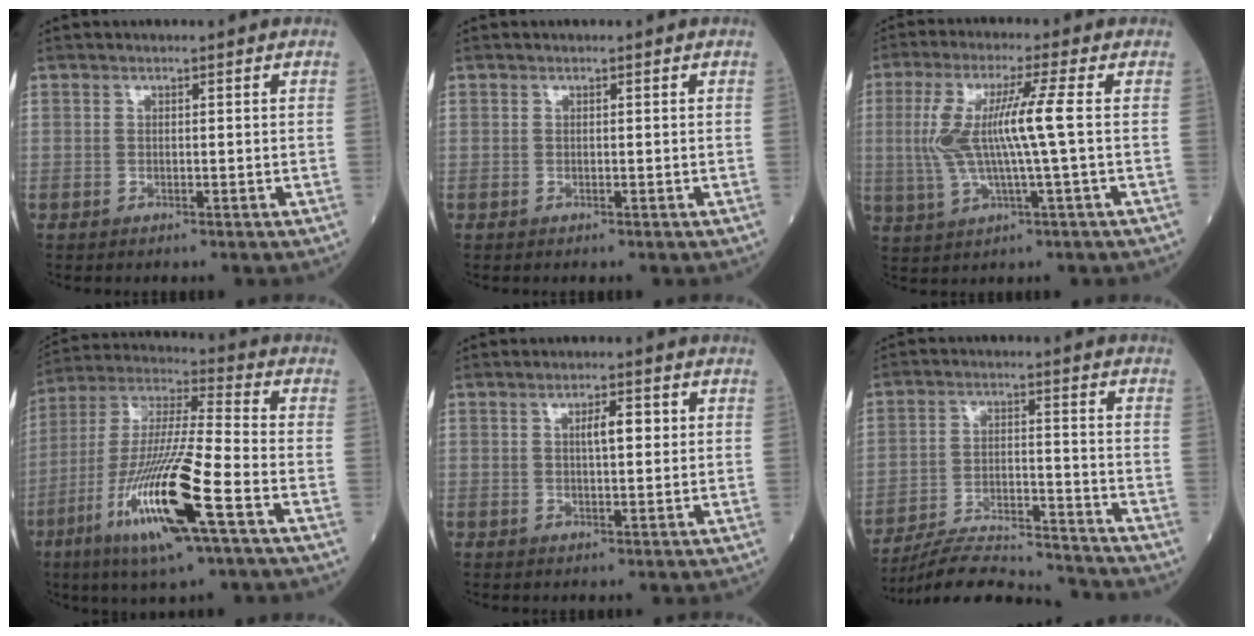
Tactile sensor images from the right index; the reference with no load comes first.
{"total": 0.0}
{"total": 9.6, "force": [0.6, -0.2, 9.6], "torque": [-0.211, 0.009, 0.013]}
{"total": 18.9, "force": [-7.8, 1.3, 17.2], "torque": [-0.368, -0.031, -0.148]}
{"total": 3.5, "force": [0.9, 0.9, 3.3], "torque": [-0.054, 0.006, 0.015]}
{"total": 14.2, "force": [-13.8, 0.5, 2.9], "torque": [-0.050, 0.009, -0.220]}